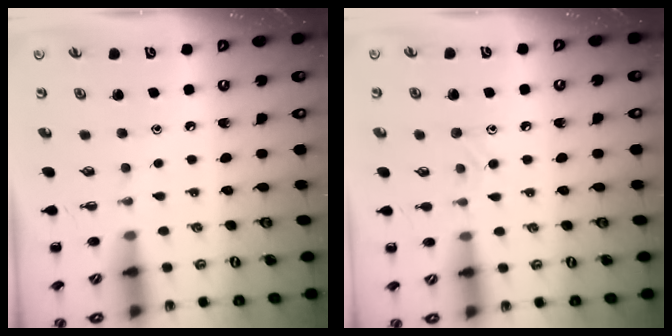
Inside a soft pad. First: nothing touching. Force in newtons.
{"total": 9.0, "press": 8.7, "slide": 2.6}